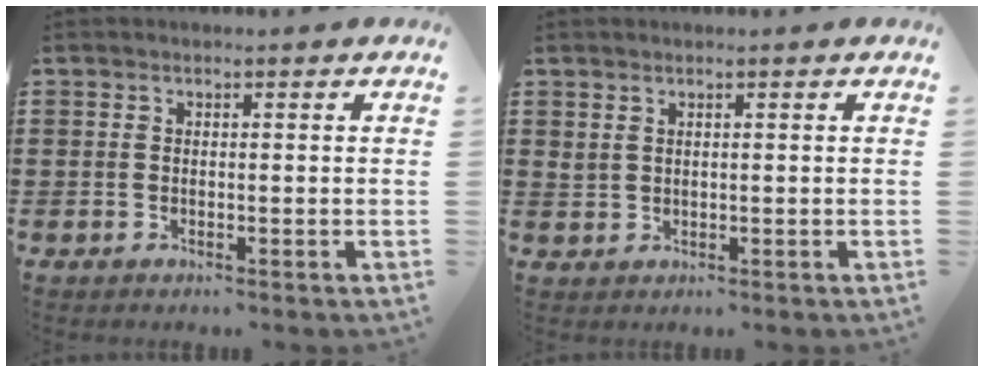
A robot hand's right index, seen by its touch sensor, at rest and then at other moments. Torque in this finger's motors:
{"motor_torque": [0.54, 0.52, 0.01, 0.01]}